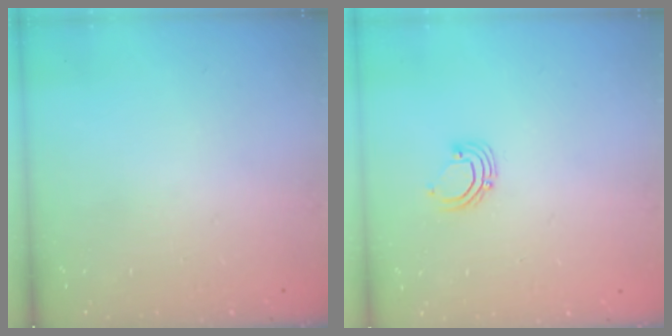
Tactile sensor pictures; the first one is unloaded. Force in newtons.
{"total": 3.4, "press": 3.4, "slide": 0.3}